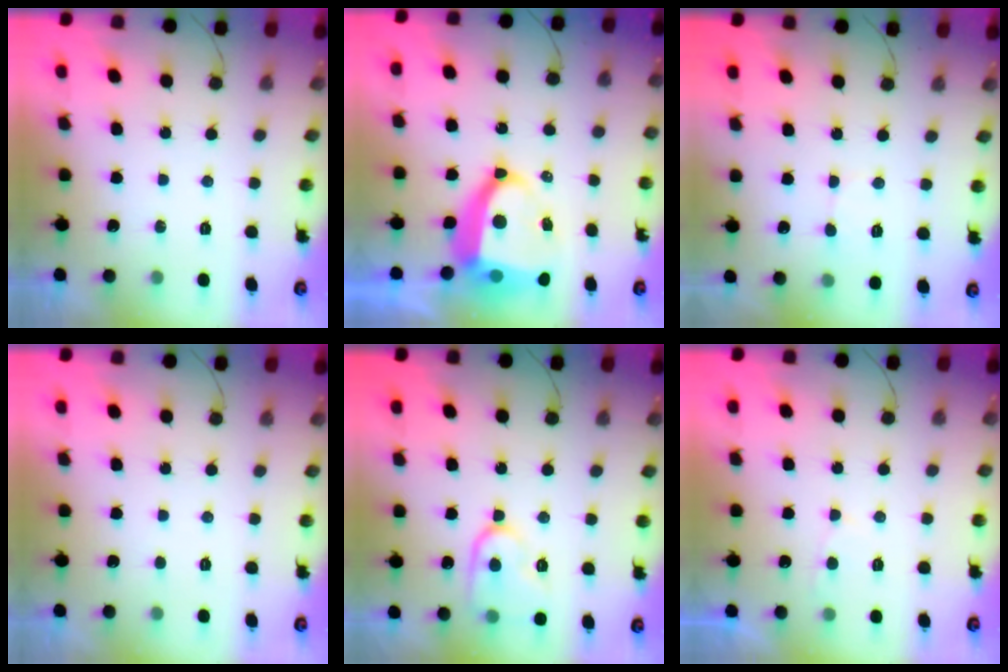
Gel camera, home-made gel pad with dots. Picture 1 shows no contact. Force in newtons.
{"total": 12.8, "press": 12.8, "slide": 1.5}
{"total": 5.0, "press": 4.9, "slide": 0.5}
{"total": 1.6, "press": 1.5, "slide": 0.2}
{"total": 11.7, "press": 11.6, "slide": 1.3}
{"total": 2.8, "press": 2.7, "slide": 0.3}